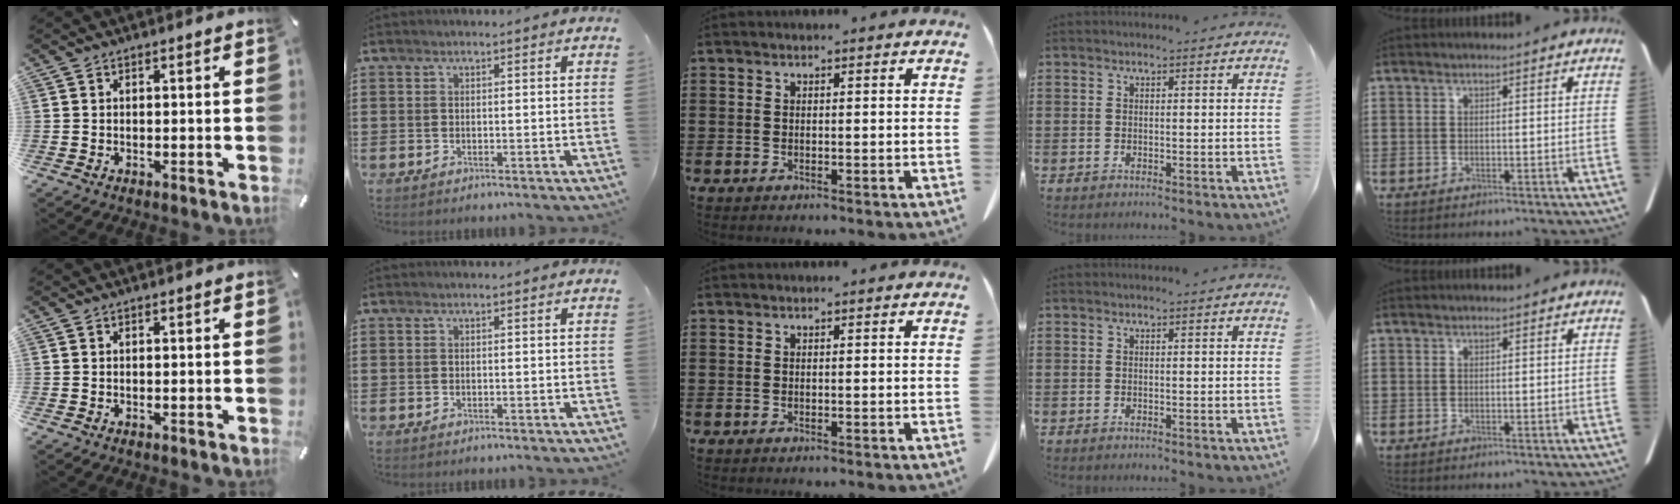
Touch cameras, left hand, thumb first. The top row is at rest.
{}